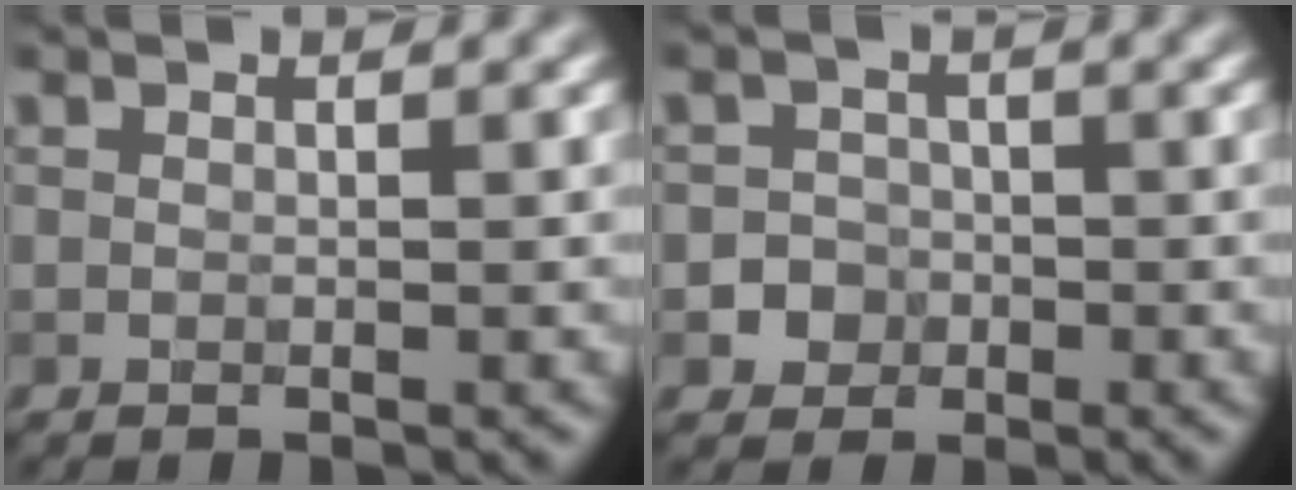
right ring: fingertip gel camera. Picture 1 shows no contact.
{"total": 2.8, "force": [-1.0, 2.6, 0.2], "torque": [0.026, 0.002, -0.025]}